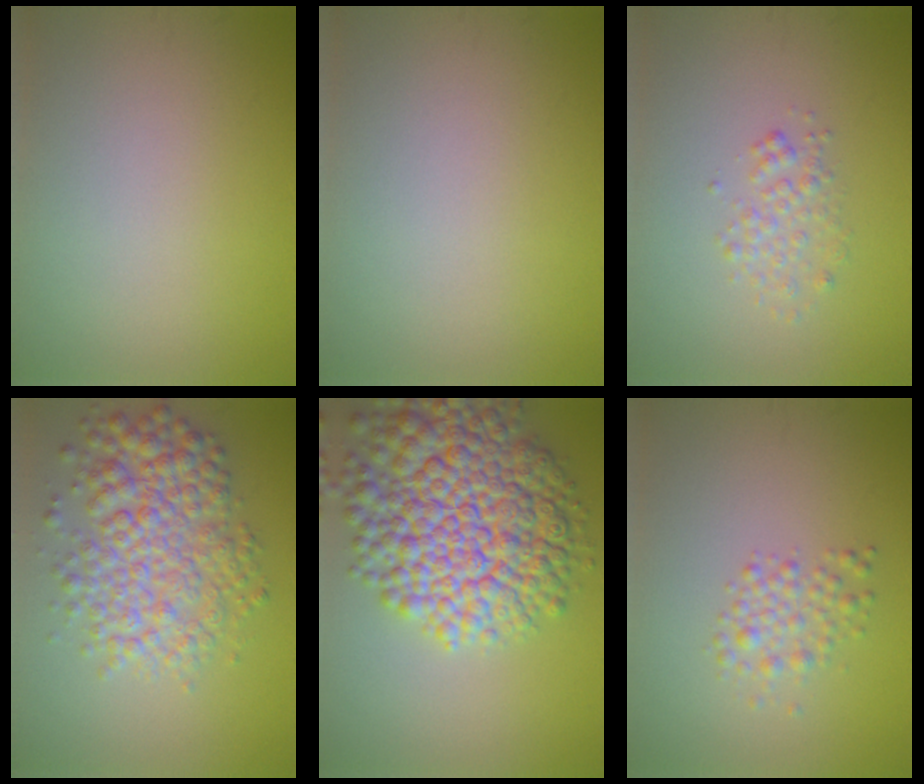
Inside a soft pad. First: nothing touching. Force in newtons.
{"total": 0.0}
{"total": 1.8, "press": 1.8, "slide": 0.0}
{"total": 6.9, "press": 6.9, "slide": 0.1}
{"total": 12.2, "press": 12.2, "slide": 0.4}
{"total": 2.2, "press": 2.2, "slide": 0.1}